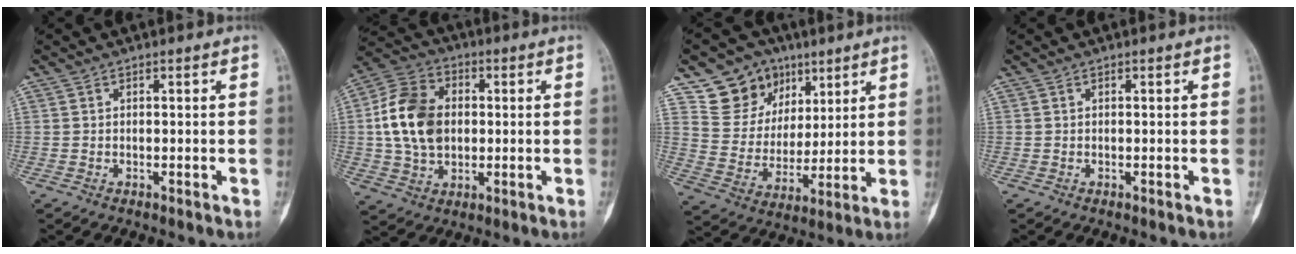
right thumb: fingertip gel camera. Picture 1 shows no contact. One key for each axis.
{"total": 14.2, "fx": 0.7, "fy": 10.3, "fz": 9.6, "tx": -0.161, "ty": 0.017, "tz": 0.010}
{"total": 13.8, "fx": 8.1, "fy": 10.7, "fz": 3.2, "tx": -0.016, "ty": -0.035, "tz": 0.156}
{"total": 0.0}